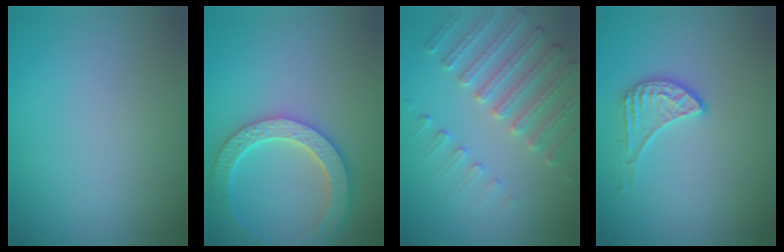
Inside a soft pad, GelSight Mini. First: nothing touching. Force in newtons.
{"total": 5.9, "press": 5.0, "slide": 3.2}
{"total": 4.0, "press": 3.9, "slide": 0.2}
{"total": 2.0, "press": 1.5, "slide": 1.3}